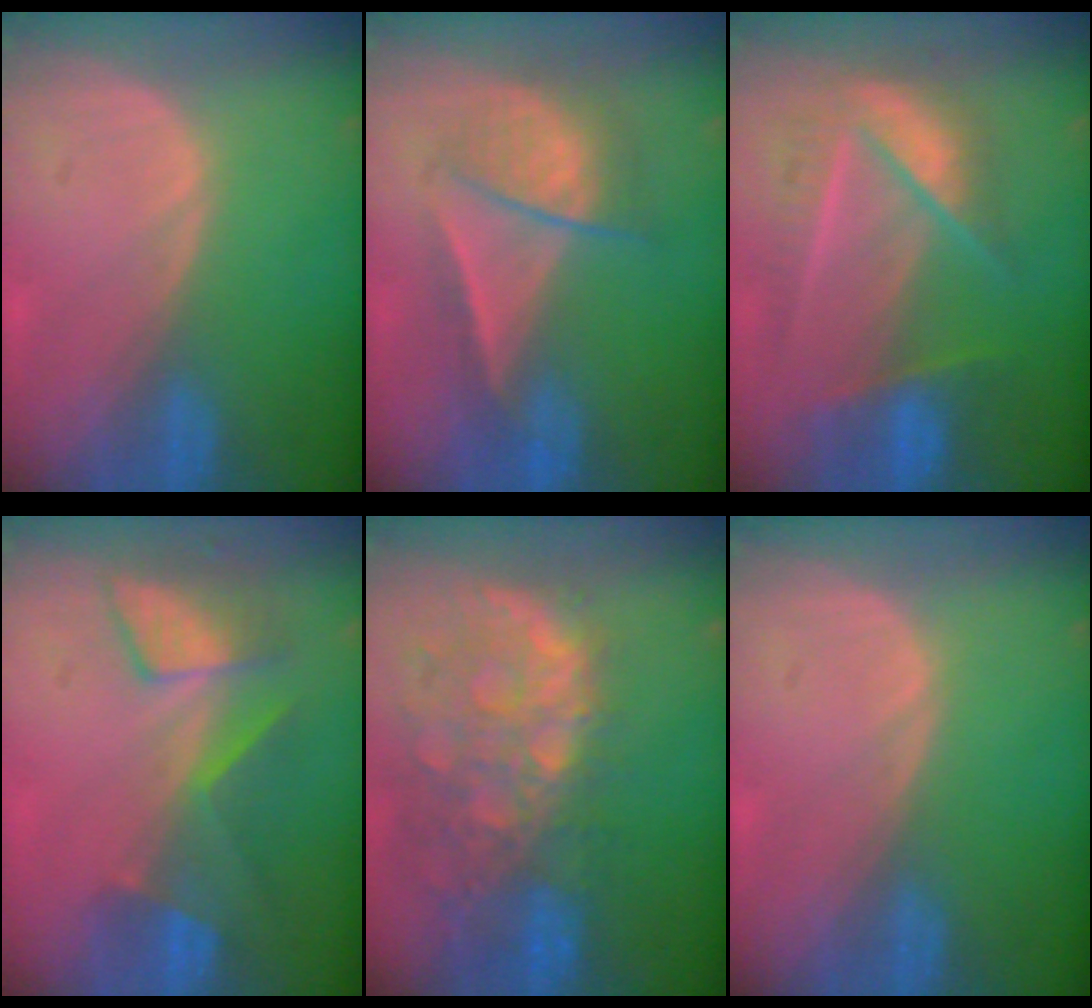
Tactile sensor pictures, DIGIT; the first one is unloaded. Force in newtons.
{"total": 6.6, "press": 6.5, "slide": 1.2}
{"total": 8.6, "press": 8.0, "slide": 3.1}
{"total": 8.5, "press": 7.3, "slide": 4.3}
{"total": 12.2, "press": 10.1, "slide": 6.8}
{"total": 0.0}